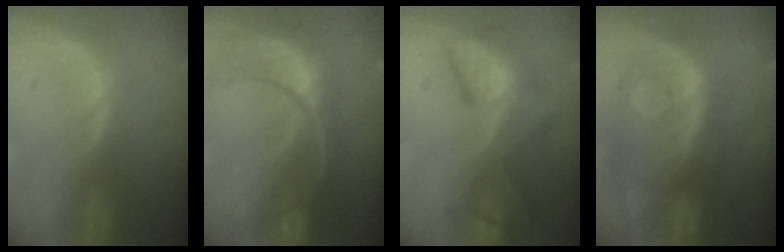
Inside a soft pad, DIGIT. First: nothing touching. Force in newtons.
{"total": 11.2, "press": 9.3, "slide": 6.2}
{"total": 8.4, "press": 8.1, "slide": 2.2}
{"total": 11.4, "press": 9.8, "slide": 5.8}